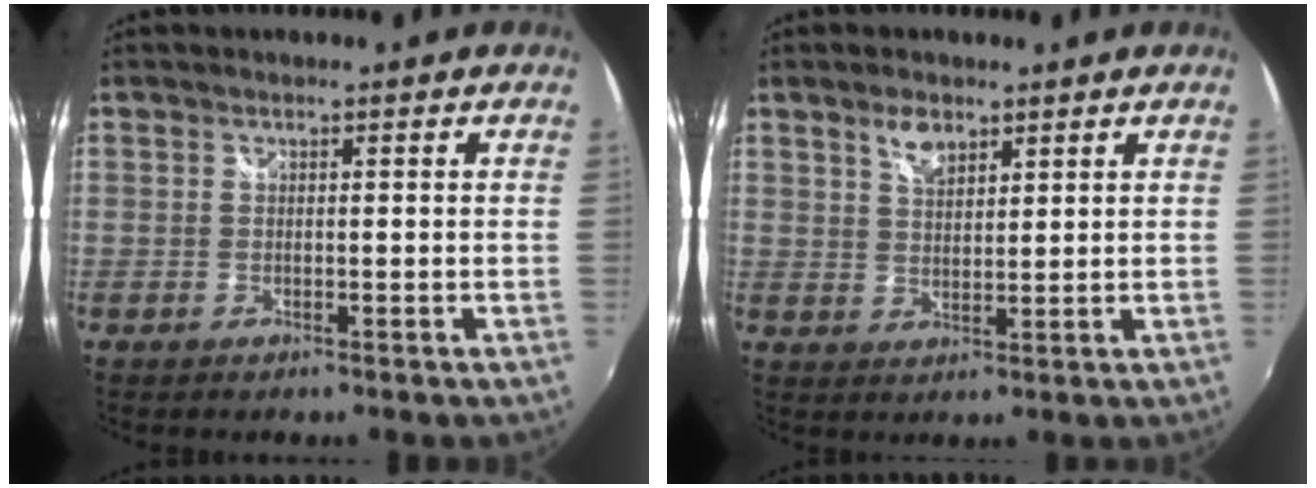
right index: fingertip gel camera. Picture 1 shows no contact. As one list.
[{"total": 4.3, "force": [2.8, 2.1, 2.4], "torque": [-0.037, 0.007, 0.051]}]